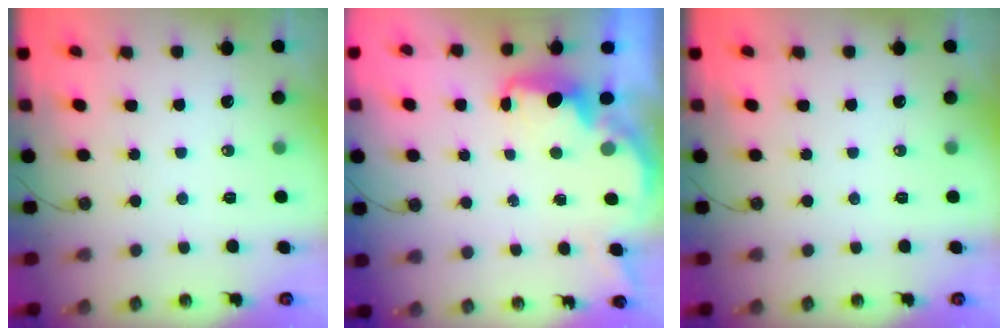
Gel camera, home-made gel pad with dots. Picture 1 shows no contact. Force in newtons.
{"total": 2.3, "press": 2.1, "slide": 0.9}
{"total": 0.0}